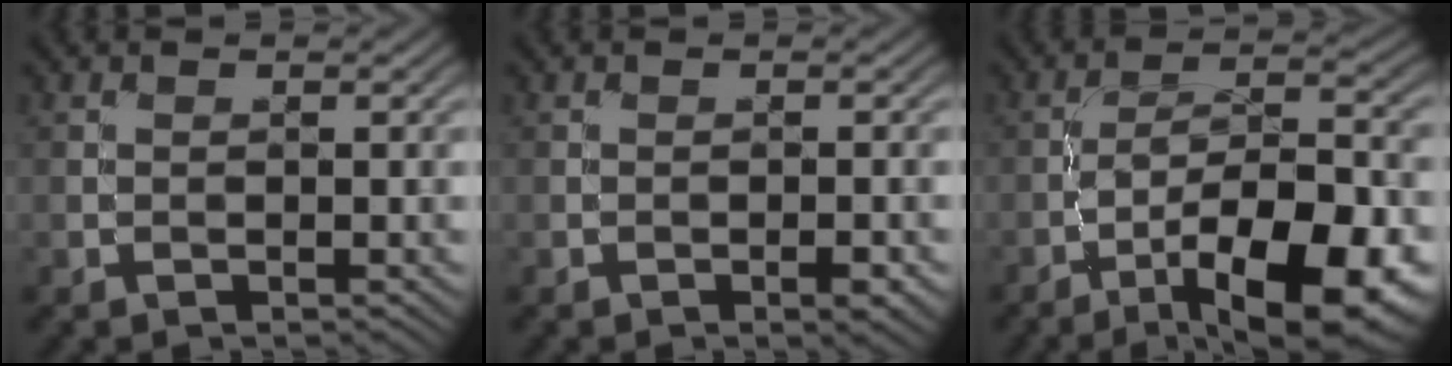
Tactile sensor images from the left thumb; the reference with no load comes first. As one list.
[{"total": 1.8, "force": [-0.9, 0.6, 1.4], "torque": [-0.023, 0.002, -0.014]}, {"total": 14.8, "force": [-7.8, 4.9, 11.6], "torque": [-0.184, -0.002, -0.122]}]